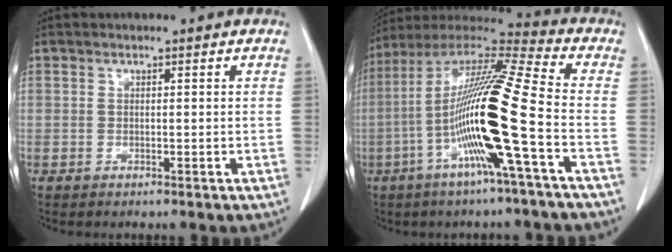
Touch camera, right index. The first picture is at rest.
{"total": 18.6, "force": [-4.8, -0.7, 18.0], "torque": [-0.346, -0.002, -0.104]}